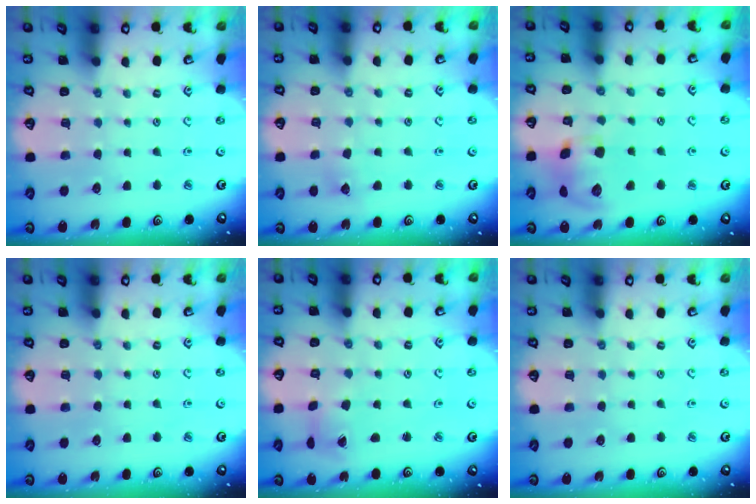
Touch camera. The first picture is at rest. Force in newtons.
{"total": 5.3, "press": 5.3, "slide": 0.6}
{"total": 13.1, "press": 12.9, "slide": 2.2}
{"total": 0.0}
{"total": 3.0, "press": 3.0, "slide": 0.3}
{"total": 0.0}